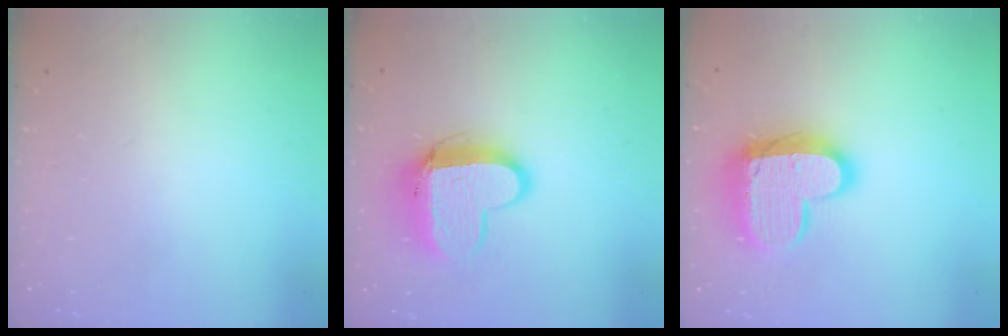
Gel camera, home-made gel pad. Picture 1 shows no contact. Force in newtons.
{"total": 11.6, "press": 11.5, "slide": 1.2}
{"total": 16.7, "press": 16.6, "slide": 1.3}